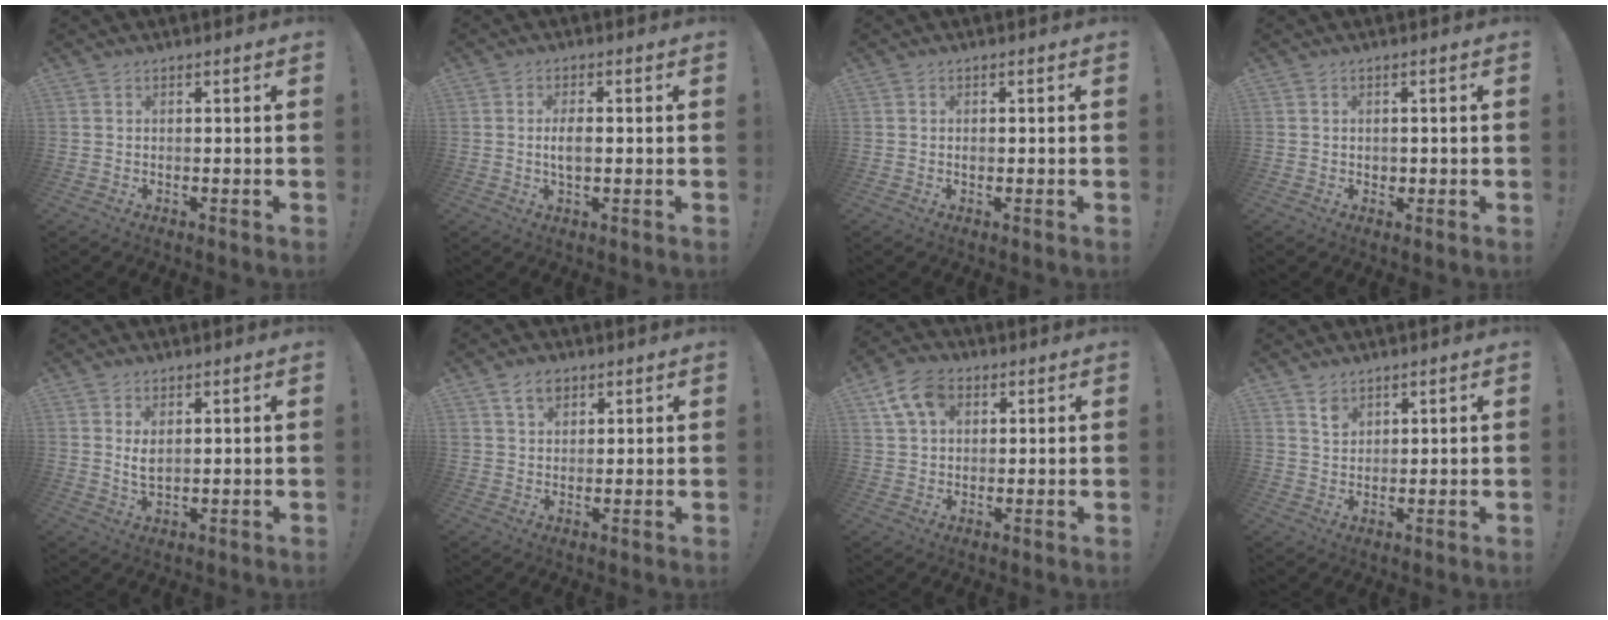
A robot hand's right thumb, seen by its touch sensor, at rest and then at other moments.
{"total": 3.8, "force": [-0.3, 1.7, 3.5], "torque": [-0.054, -0.003, -0.010]}
{"total": 0.6, "force": [-0.2, 0.5, 0.3], "torque": [0.003, -0.002, -0.006]}
{"total": 1.3, "force": [0.2, 1.2, 0.3], "torque": [0.004, -0.002, 0.002]}
{"total": 3.9, "force": [1.5, 1.9, 3.1], "torque": [-0.039, -0.010, 0.023]}
{"total": 5.5, "force": [3.3, 3.6, 2.5], "torque": [-0.045, -0.004, 0.062]}
{"total": 10.6, "force": [4.4, 7.2, 6.4], "torque": [-0.113, -0.003, 0.085]}
{"total": 3.7, "force": [2.8, 2.2, 1.1], "torque": [-0.012, -0.019, 0.051]}